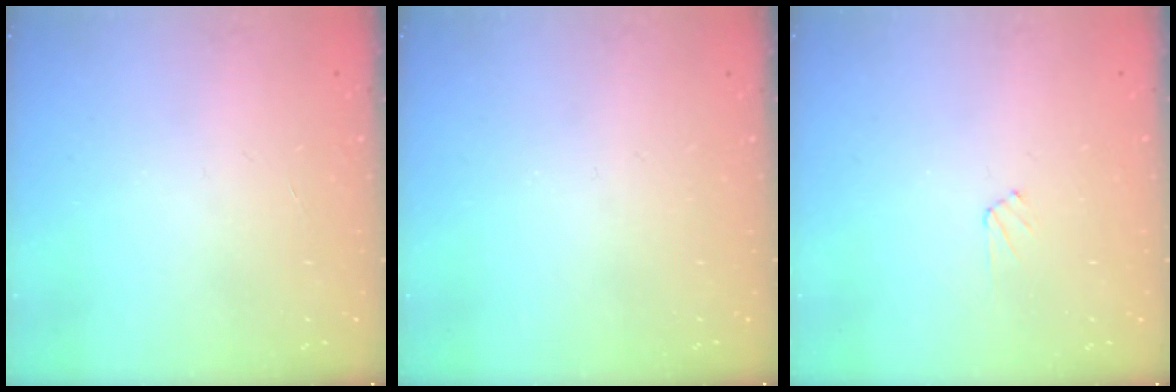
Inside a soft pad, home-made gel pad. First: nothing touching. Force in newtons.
{"total": 0.0}
{"total": 4.0, "press": 4.0, "slide": 0.6}